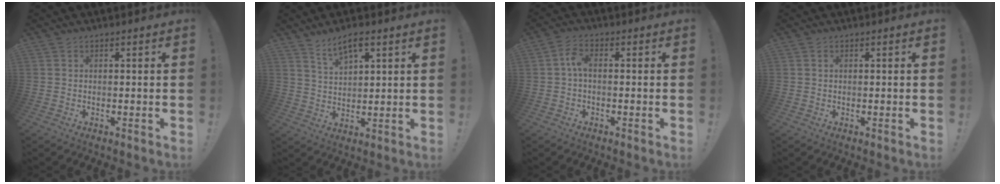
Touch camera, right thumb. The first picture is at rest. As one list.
[{"total": 6.1, "force": [4.4, 2.0, 3.8], "torque": [-0.073, -0.016, 0.079]}, {"total": 3.9, "force": [-0.2, 1.8, 3.4], "torque": [-0.078, 0.011, -0.003]}, {"total": 0.0}]